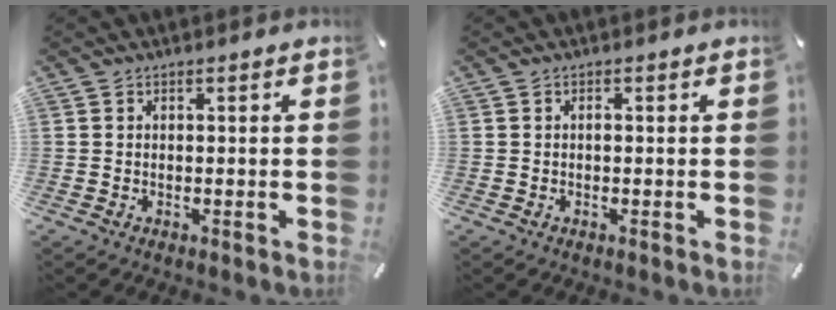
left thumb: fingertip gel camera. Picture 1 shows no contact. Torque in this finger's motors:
{"motor_torque": [-0.25, -0.25, 0.11, -0.03, 0.04]}